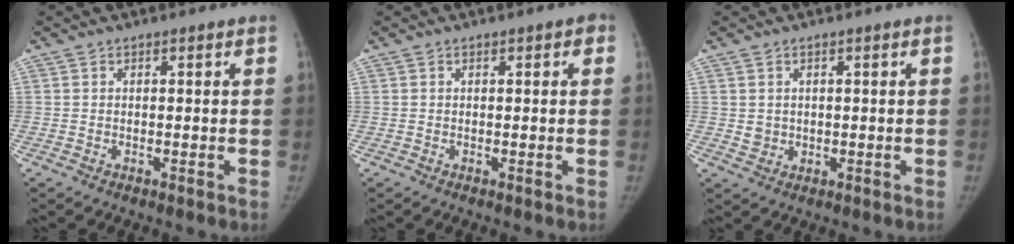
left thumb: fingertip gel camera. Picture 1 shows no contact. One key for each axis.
{"total": 1.6, "fx": 0.5, "fy": 0.8, "fz": 1.3, "tx": -0.009, "ty": 0.005, "tz": 0.003}
{"total": 2.0, "fx": 0.3, "fy": 1.9, "fz": 0.6, "tx": -0.002, "ty": -0.003, "tz": 0.012}